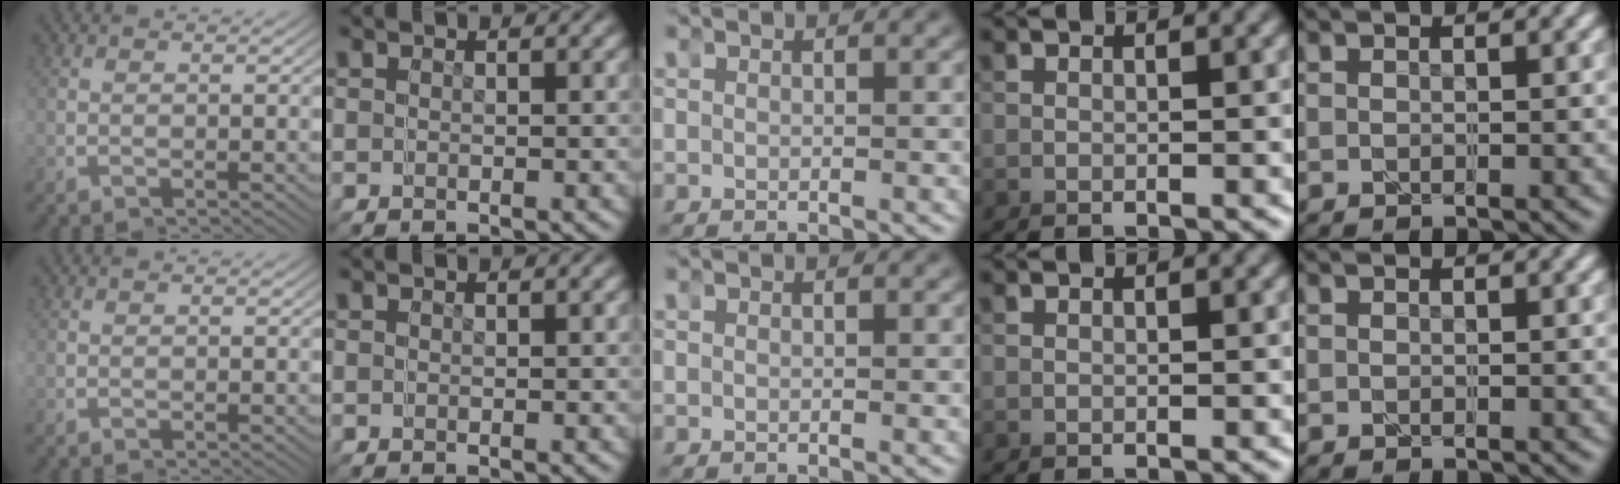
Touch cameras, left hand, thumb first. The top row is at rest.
{}